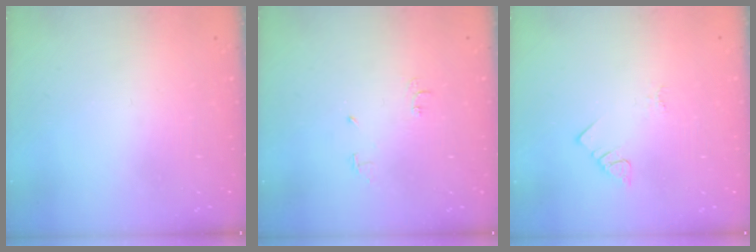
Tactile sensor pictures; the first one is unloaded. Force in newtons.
{"total": 4.7, "press": 4.7, "slide": 0.7}
{"total": 2.0, "press": 2.0, "slide": 0.4}